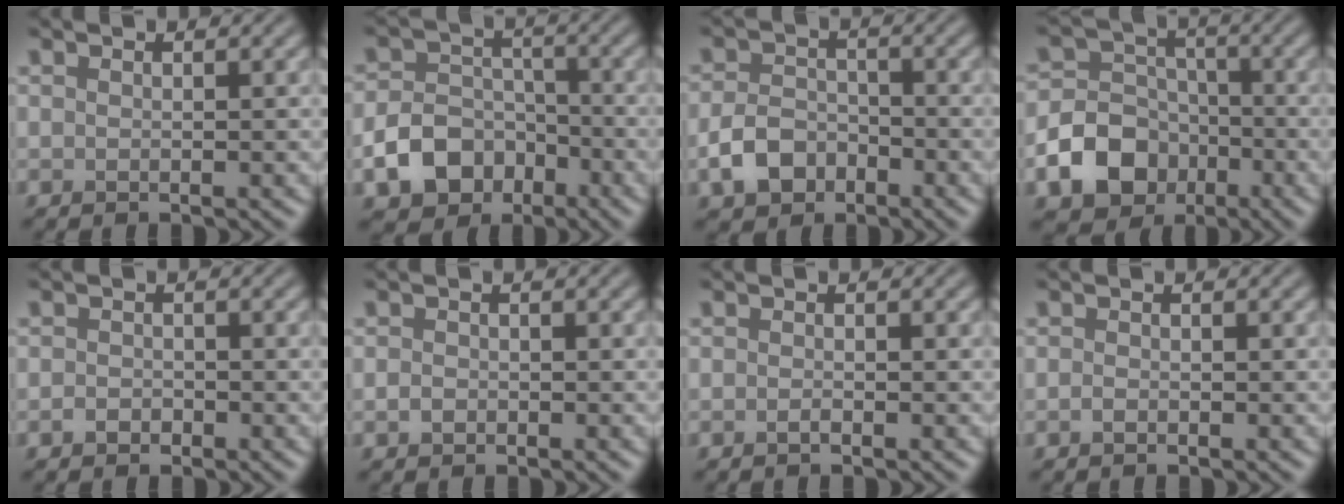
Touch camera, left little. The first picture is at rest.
{"total": 5.6, "force": [-2.7, 4.2, 2.6], "torque": [-0.045, -0.004, -0.051]}
{"total": 3.8, "force": [-1.9, 2.7, 1.9], "torque": [-0.038, -0.001, -0.040]}
{"total": 9.8, "force": [-4.4, 8.1, 3.6], "torque": [-0.055, -0.025, -0.102]}
{"total": 1.0, "force": [-0.6, 0.8, 0.4], "torque": [-0.007, -0.002, -0.012]}
{"total": 0.8, "force": [-0.3, 0.6, 0.4], "torque": [-0.006, -0.003, -0.008]}
{"total": 0.5, "force": [-0.3, 0.1, 0.4], "torque": [-0.008, -0.001, -0.006]}
{"total": 0.5, "force": [-0.3, 0.2, 0.4], "torque": [-0.007, -0.002, -0.006]}